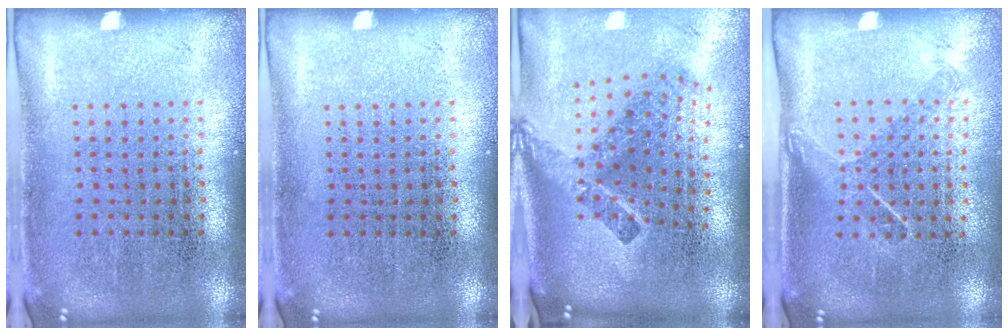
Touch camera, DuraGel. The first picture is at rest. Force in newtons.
{"total": 0.0}
{"total": 2.6, "press": 1.6, "slide": 2.1}
{"total": 1.2, "press": 0.9, "slide": 0.9}